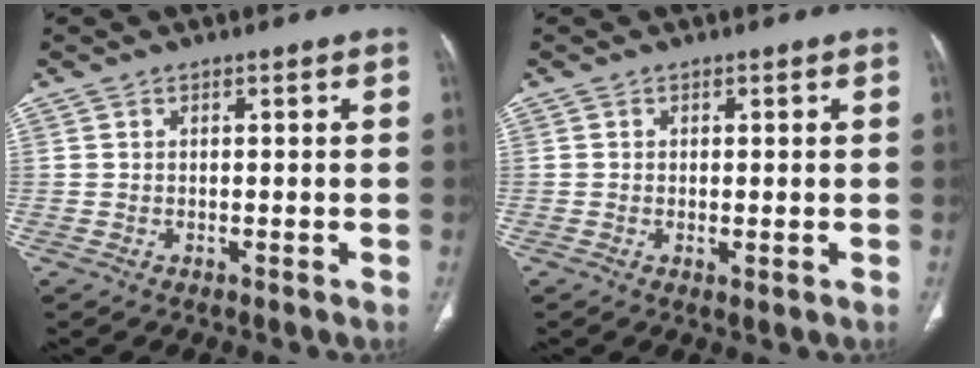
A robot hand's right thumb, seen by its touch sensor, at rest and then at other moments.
{"total": 1.1, "force": [-0.2, 0.4, 1.0], "torque": [-0.022, -0.006, -0.002]}